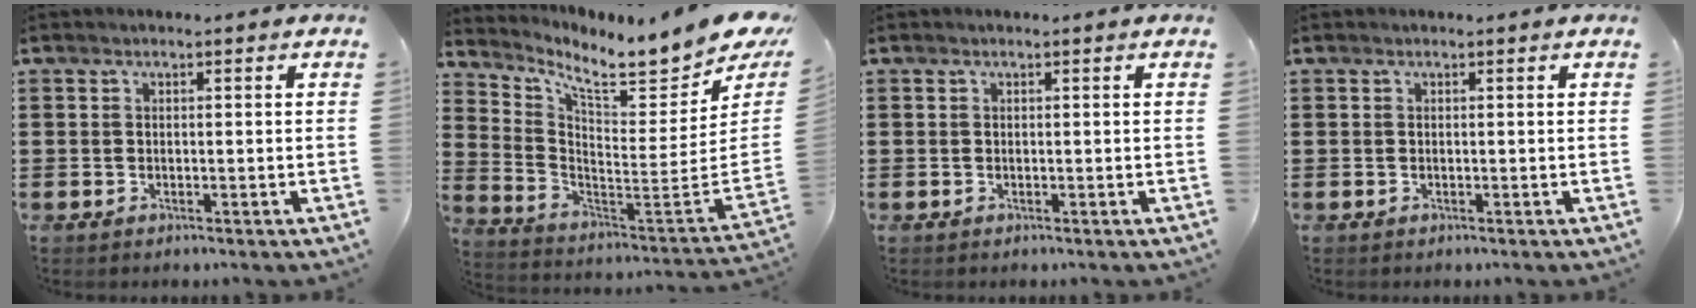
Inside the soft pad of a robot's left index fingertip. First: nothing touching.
{"total": 8.6, "force": [7.1, 0.8, 4.7], "torque": [-0.104, -0.077, 0.113]}
{"total": 0.0}
{"total": 0.0}